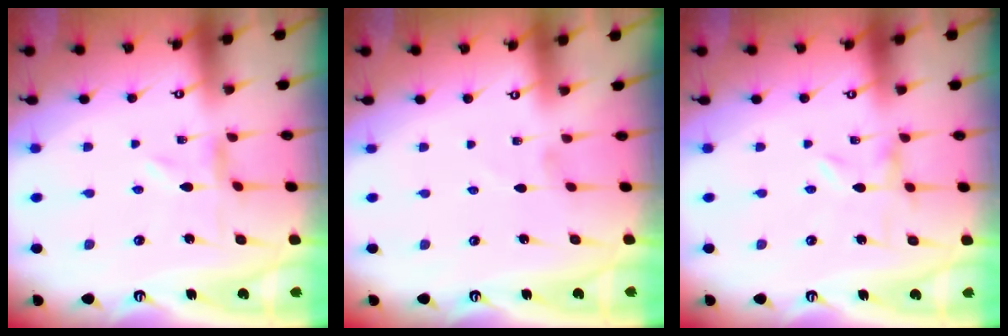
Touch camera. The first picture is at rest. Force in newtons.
{"total": 1.0, "press": 1.0, "slide": 0.1}
{"total": 0.0}